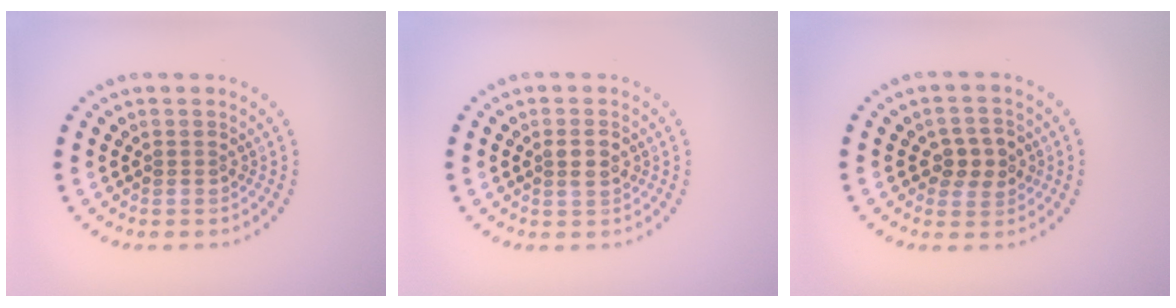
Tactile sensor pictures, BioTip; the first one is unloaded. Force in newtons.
{"total": 1.6, "press": 1.6, "slide": 0.3}
{"total": 2.9, "press": 2.8, "slide": 0.7}